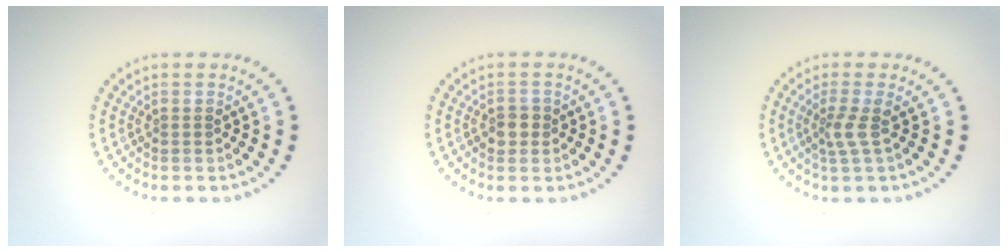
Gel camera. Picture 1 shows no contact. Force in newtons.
{"total": 1.6, "press": 1.6, "slide": 0.4}
{"total": 2.0, "press": 1.4, "slide": 1.4}